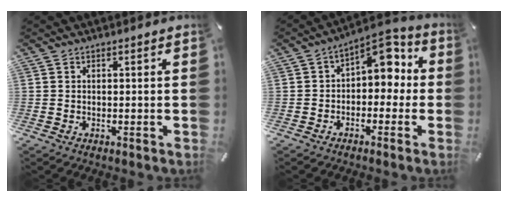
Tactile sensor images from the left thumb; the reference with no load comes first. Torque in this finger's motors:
{"motor_torque": [0.06, 0.67, 0.52, -0.42, 0.25]}